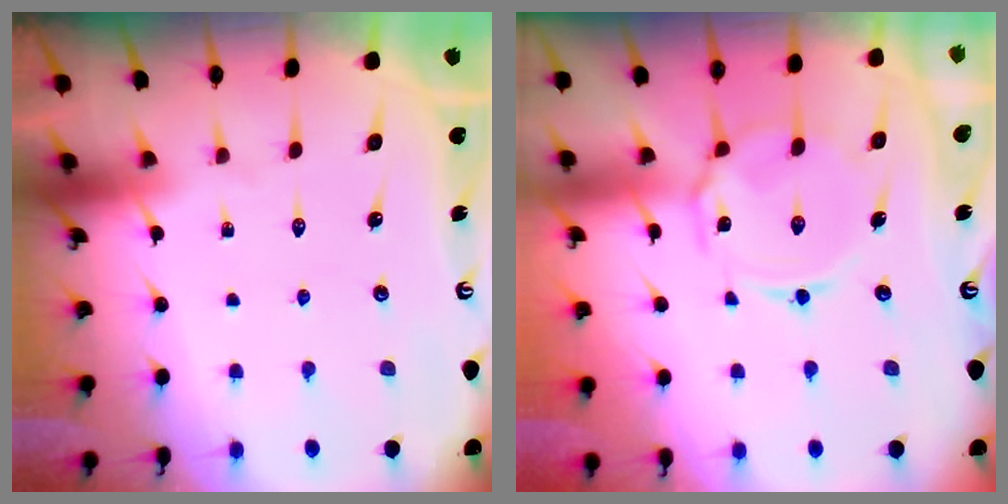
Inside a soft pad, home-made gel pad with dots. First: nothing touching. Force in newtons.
{"total": 9.6, "press": 9.6, "slide": 0.8}